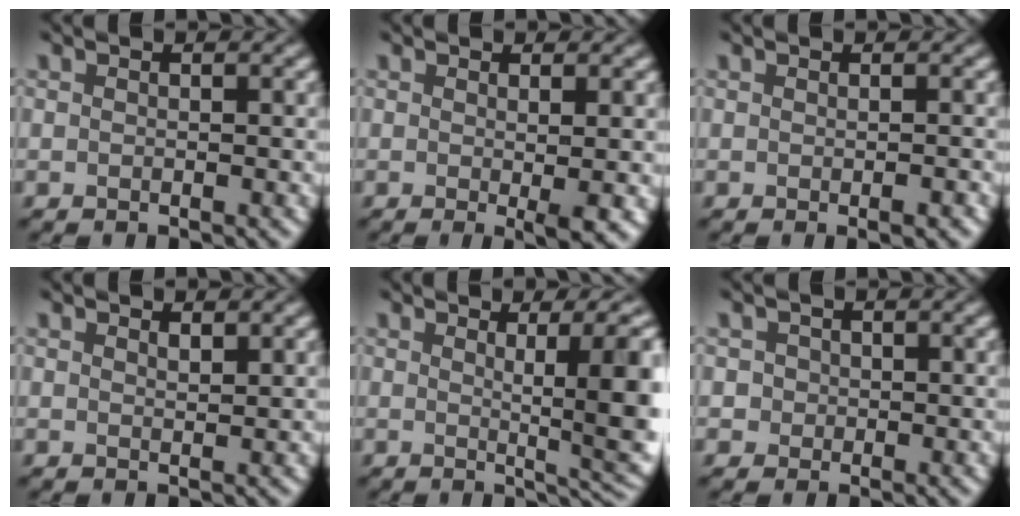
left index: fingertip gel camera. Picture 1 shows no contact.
{"total": 2.9, "force": [0.2, 0.5, 2.9], "torque": [-0.037, -0.004, 0.002]}
{"total": 1.3, "force": [-0.2, 0.3, 1.3], "torque": [-0.017, 0.002, -0.003]}
{"total": 1.1, "force": [1.0, 0.2, 0.6], "torque": [-0.011, 0.000, 0.015]}
{"total": 9.6, "force": [1.8, 3.0, 9.0], "torque": [-0.098, 0.006, 0.031]}
{"total": 1.4, "force": [0.3, 1.3, 0.4], "torque": [-0.007, -0.003, 0.010]}